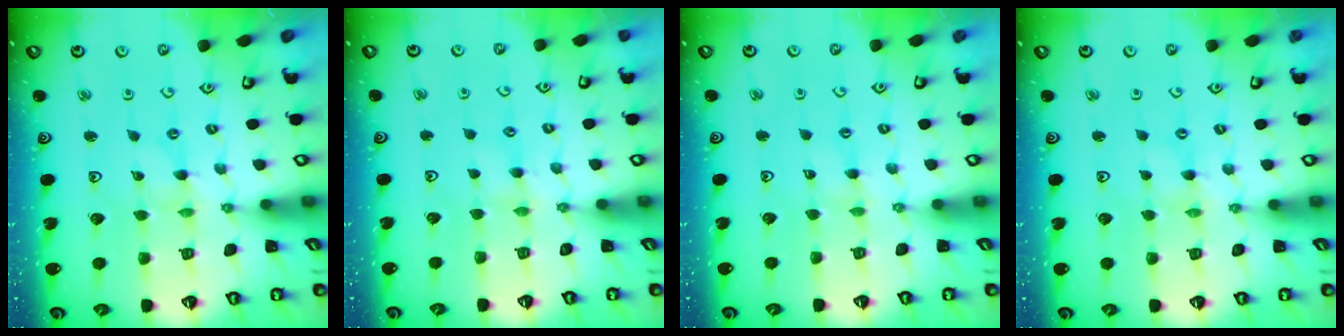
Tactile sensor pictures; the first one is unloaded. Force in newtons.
{"total": 3.0, "press": 2.9, "slide": 0.5}
{"total": 1.5, "press": 1.5, "slide": 0.3}
{"total": 0.0}